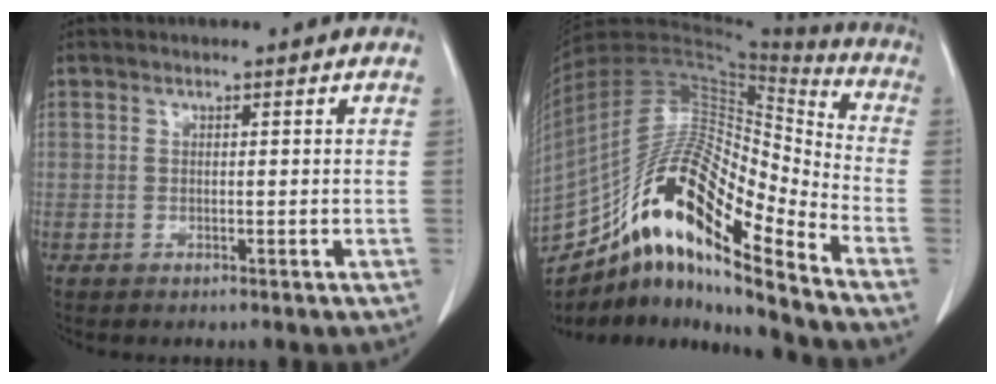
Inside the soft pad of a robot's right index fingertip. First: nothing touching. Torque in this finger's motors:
{"motor_torque": [1.10, -1.03, 0.61, 0.15]}